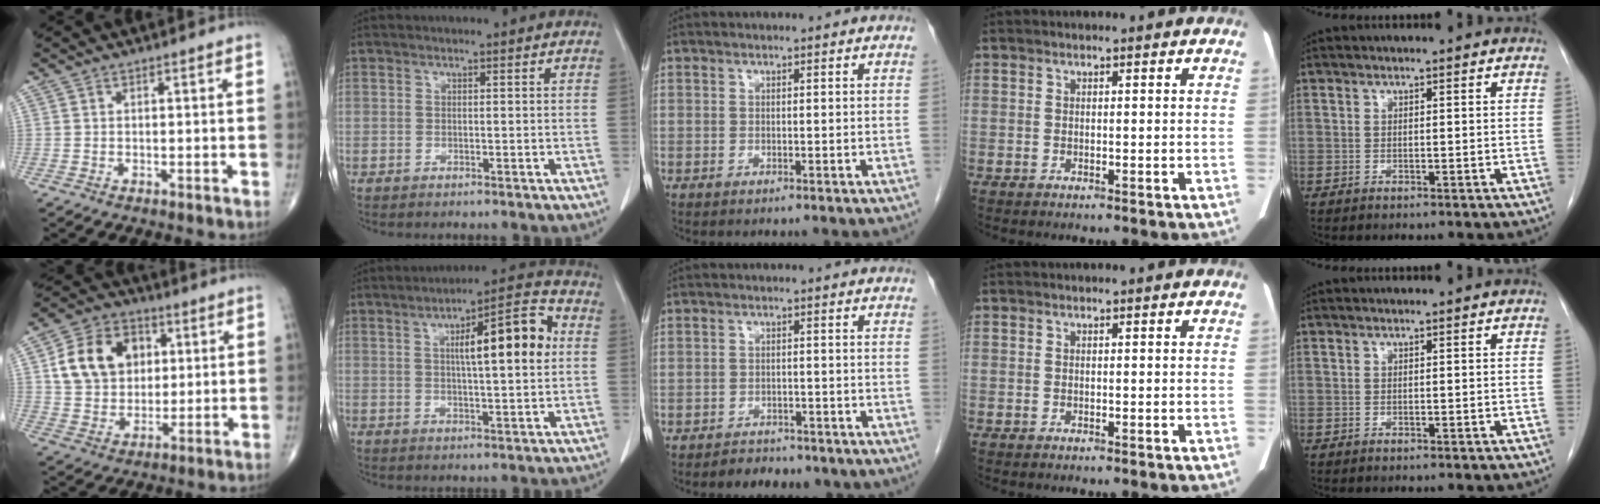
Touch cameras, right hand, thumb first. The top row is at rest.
{"thumb": {"total": 14.5, "force": [3.8, 11.2, 8.4], "torque": [-0.117, 0.004, 0.065]}, "index": {"total": 11.7, "force": [2.3, 2.2, 11.3], "torque": [-0.165, 0.026, 0.032]}, "middle": {"total": 4.8, "force": [-4.0, 2.4, 1.3], "torque": [-0.018, 0.006, -0.046]}}